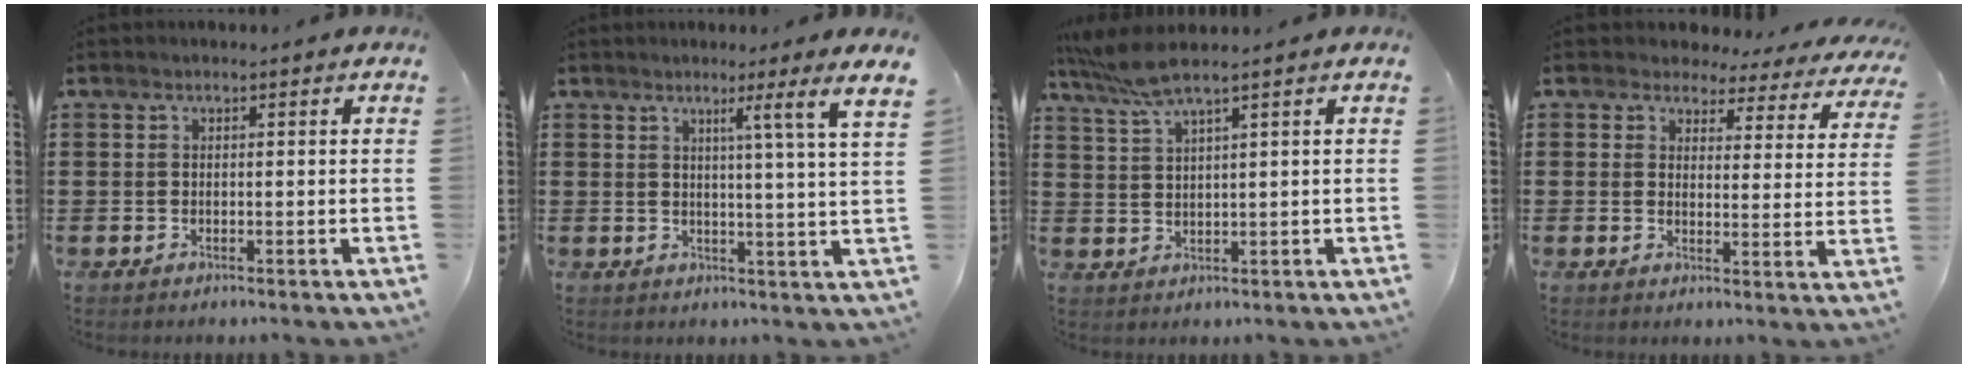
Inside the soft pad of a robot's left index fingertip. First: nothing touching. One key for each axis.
{"total": 5.3, "fx": 3.0, "fy": -2.1, "fz": 3.8, "tx": -0.057, "ty": -0.032, "tz": 0.037}
{"total": 4.7, "fx": 3.3, "fy": 0.2, "fz": 3.4, "tx": -0.076, "ty": -0.001, "tz": 0.059}
{"total": 3.6, "fx": 3.2, "fy": 1.4, "fz": 0.5, "tx": -0.024, "ty": -0.021, "tz": 0.051}